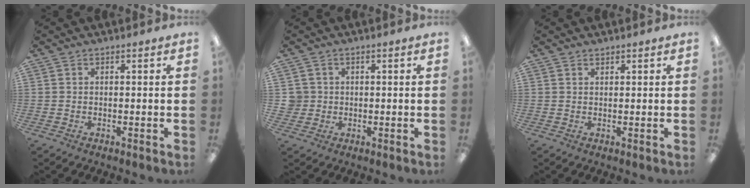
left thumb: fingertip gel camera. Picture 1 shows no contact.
{"total": 3.1, "force": [0.4, 3.1, 0.1], "torque": [-0.010, 0.006, 0.008]}
{"total": 1.0, "force": [0.9, 0.2, 0.0], "torque": [0.001, -0.001, 0.018]}